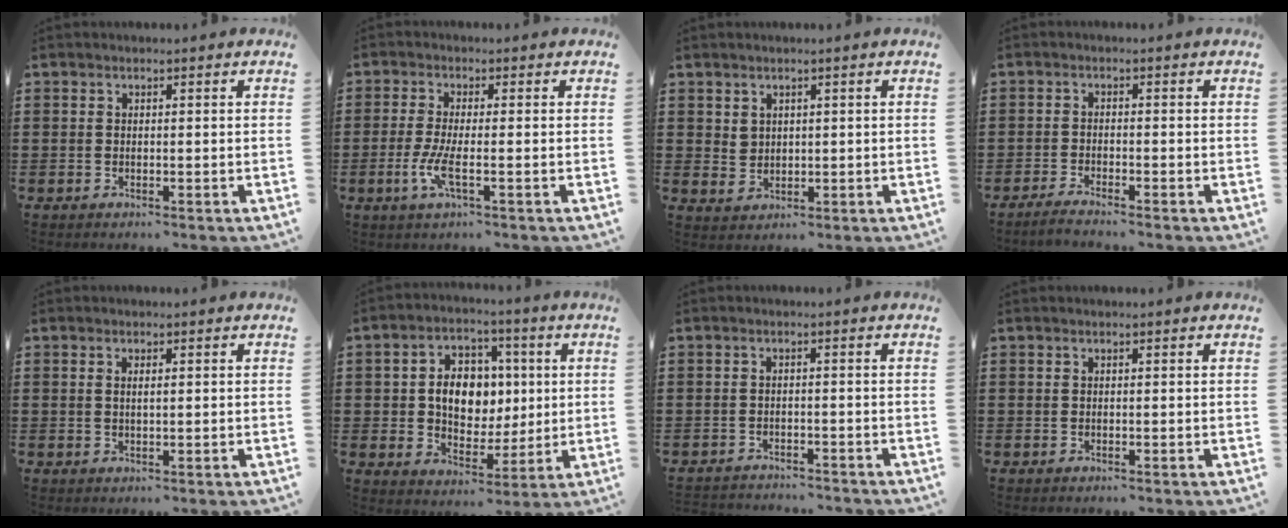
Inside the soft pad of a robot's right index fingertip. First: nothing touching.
{"total": 4.3, "force": [-1.6, 0.6, 4.0], "torque": [-0.095, -0.015, -0.037]}
{"total": 2.0, "force": [1.2, 1.6, 0.5], "torque": [-0.014, 0.006, 0.023]}
{"total": 1.7, "force": [-1.7, -0.1, 0.5], "torque": [-0.009, 0.002, -0.031]}
{"total": 1.2, "force": [0.3, 0.4, 1.1], "torque": [-0.023, 0.003, 0.003]}
{"total": 8.3, "force": [0.8, 6.6, 5.0], "torque": [-0.096, 0.014, 0.009]}
{"total": 2.0, "force": [-2.0, 0.2, -0.3], "torque": [-0.003, 0.001, -0.046]}
{"total": 0.0}